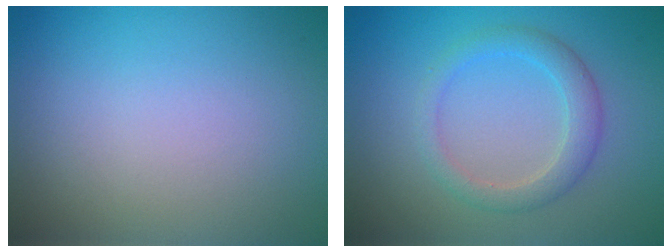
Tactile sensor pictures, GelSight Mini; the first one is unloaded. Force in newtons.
{"total": 2.8, "press": 2.8, "slide": 0.3}